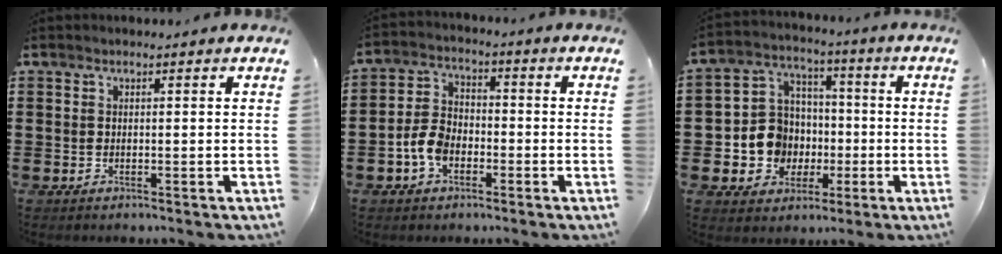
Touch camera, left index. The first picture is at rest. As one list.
[{"total": 5.6, "force": [-2.5, 3.7, 3.5], "torque": [-0.097, 0.003, -0.055]}, {"total": 9.5, "force": [-1.2, 9.0, 2.7], "torque": [-0.107, 0.011, -0.015]}]